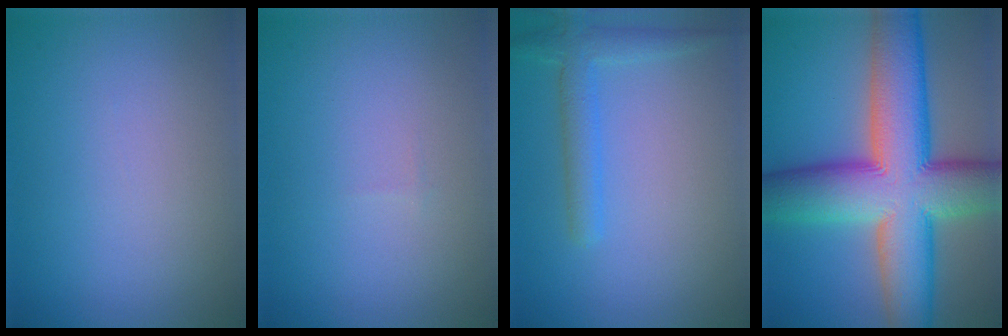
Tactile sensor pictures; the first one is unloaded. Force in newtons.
{"total": 0.0}
{"total": 2.6, "press": 2.6, "slide": 0.2}
{"total": 14.9, "press": 14.9, "slide": 0.7}